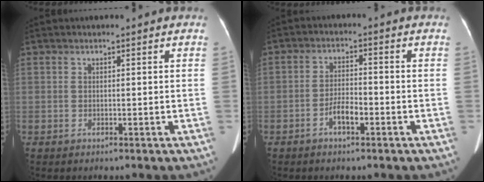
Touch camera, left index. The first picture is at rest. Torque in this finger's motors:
{"motor_torque": [0.10, 0.07, -0.02, 0.00]}